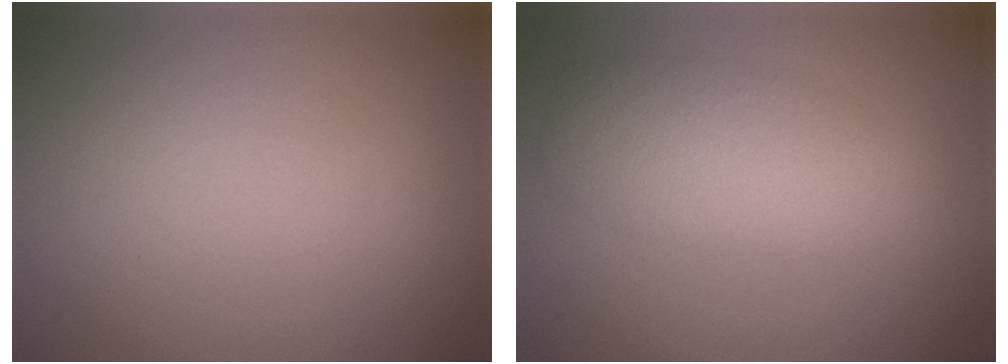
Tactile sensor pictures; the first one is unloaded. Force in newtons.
{"total": 4.7, "press": 4.7, "slide": 0.3}